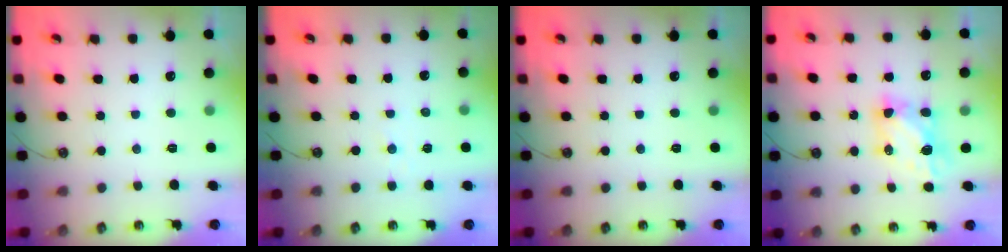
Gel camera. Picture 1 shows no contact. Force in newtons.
{"total": 2.2, "press": 2.1, "slide": 0.3}
{"total": 0.0}
{"total": 6.1, "press": 6.1, "slide": 0.2}